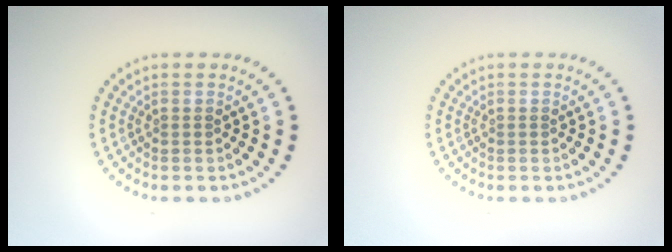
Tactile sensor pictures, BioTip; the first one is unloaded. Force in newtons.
{"total": 0.0}